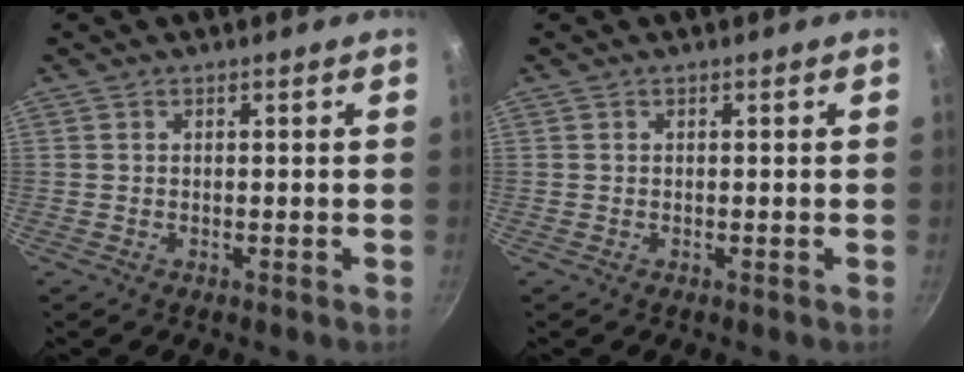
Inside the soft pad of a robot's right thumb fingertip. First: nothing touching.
{"total": 0.0}